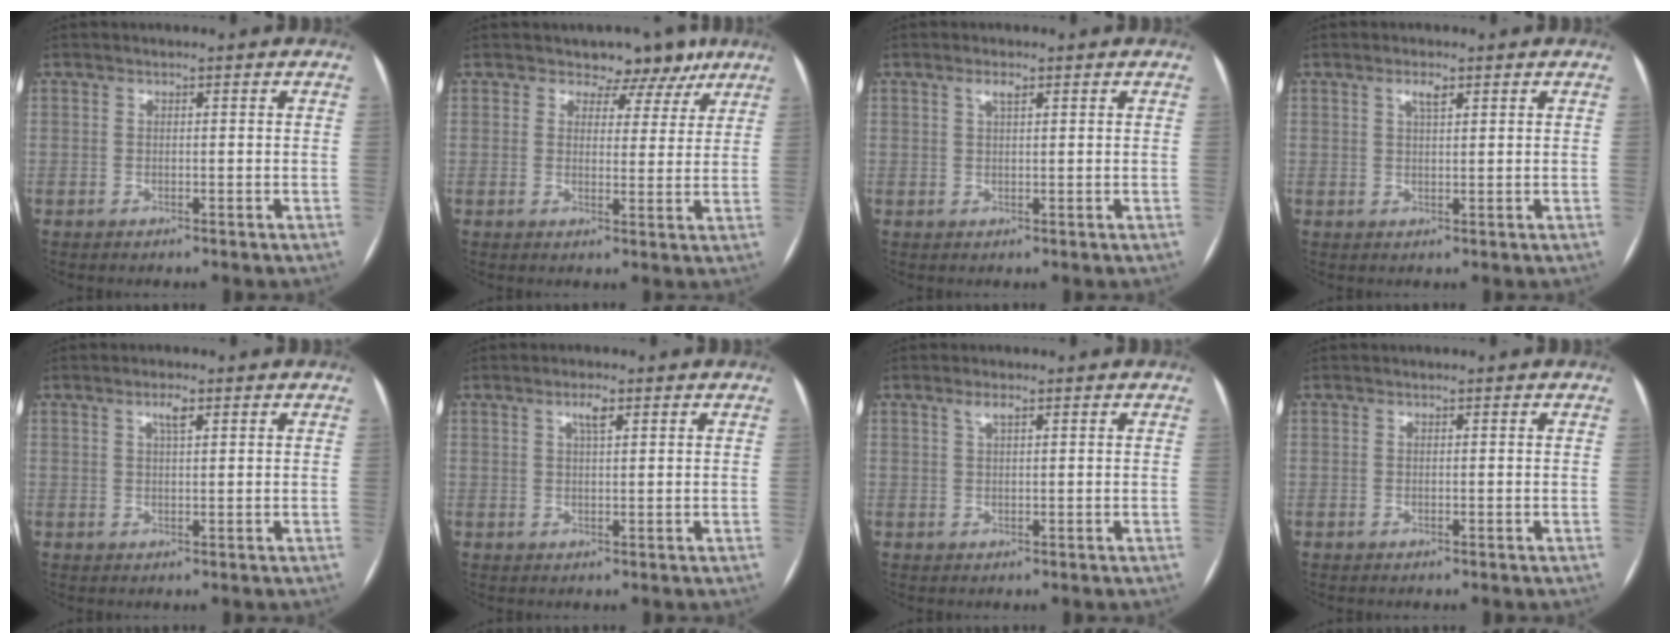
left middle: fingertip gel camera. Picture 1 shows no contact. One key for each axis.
{"total": 5.7, "fx": 4.3, "fy": 3.6, "fz": 0.9, "tx": 0.003, "ty": -0.005, "tz": 0.043}
{"total": 1.5, "fx": 0.9, "fy": 0.3, "fz": 1.2, "tx": -0.025, "ty": 0.005, "tz": 0.017}
{"total": 2.0, "fx": 1.1, "fy": 0.5, "fz": 1.6, "tx": -0.030, "ty": 0.003, "tz": 0.021}
{"total": 2.1, "fx": 1.1, "fy": 0.4, "fz": 1.8, "tx": -0.033, "ty": 0.003, "tz": 0.019}
{"total": 2.3, "fx": 1.2, "fy": 0.4, "fz": 1.9, "tx": -0.036, "ty": 0.003, "tz": 0.020}
{"total": 1.5, "fx": 0.9, "fy": 0.3, "fz": 1.1, "tx": -0.025, "ty": 0.005, "tz": 0.019}
{"total": 0.0}